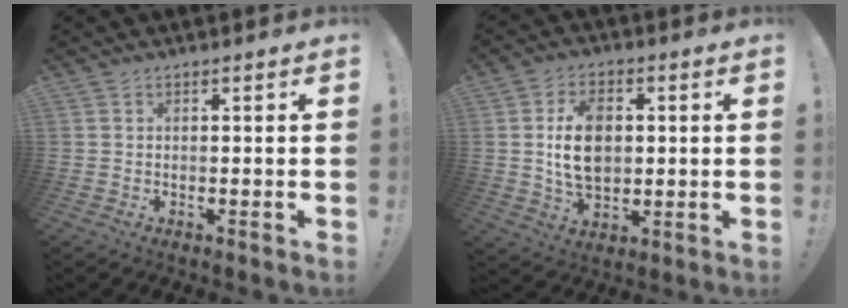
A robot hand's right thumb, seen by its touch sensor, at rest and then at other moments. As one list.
[{"total": 12.8, "force": [1.2, 8.8, 9.2], "torque": [-0.153, 0.005, 0.022]}]